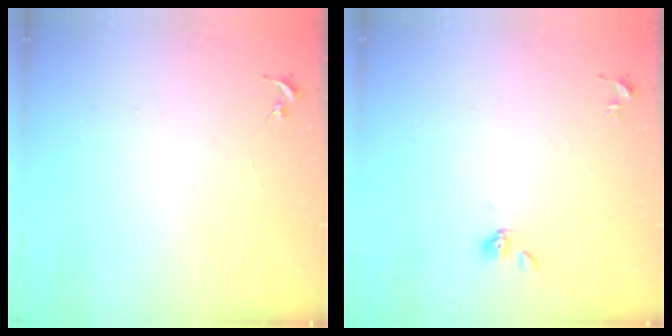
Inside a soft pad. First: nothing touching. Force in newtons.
{"total": 4.7, "press": 4.5, "slide": 1.3}